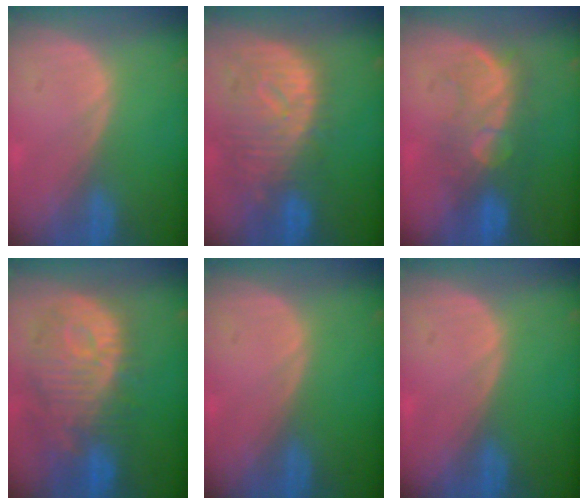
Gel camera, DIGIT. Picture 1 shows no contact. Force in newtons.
{"total": 11.0, "press": 9.6, "slide": 5.4}
{"total": 8.4, "press": 8.0, "slide": 2.5}
{"total": 12.4, "press": 11.2, "slide": 5.4}
{"total": 0.0}
{"total": 0.0}